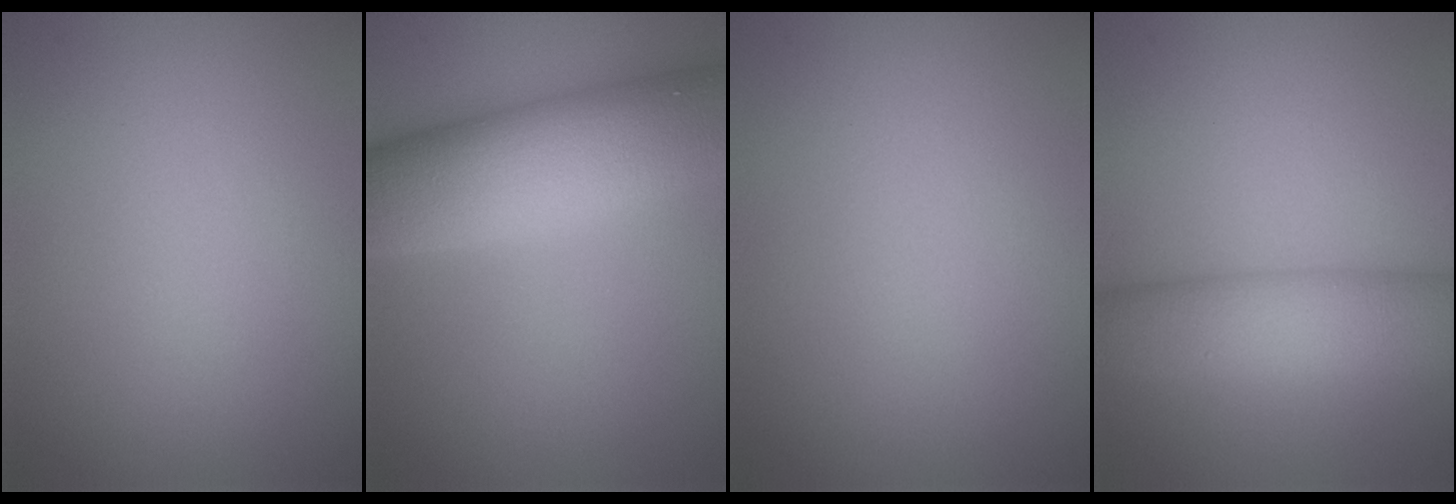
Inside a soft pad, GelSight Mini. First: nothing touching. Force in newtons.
{"total": 12.1, "press": 12.0, "slide": 0.4}
{"total": 0.0}
{"total": 6.8, "press": 6.8, "slide": 0.2}